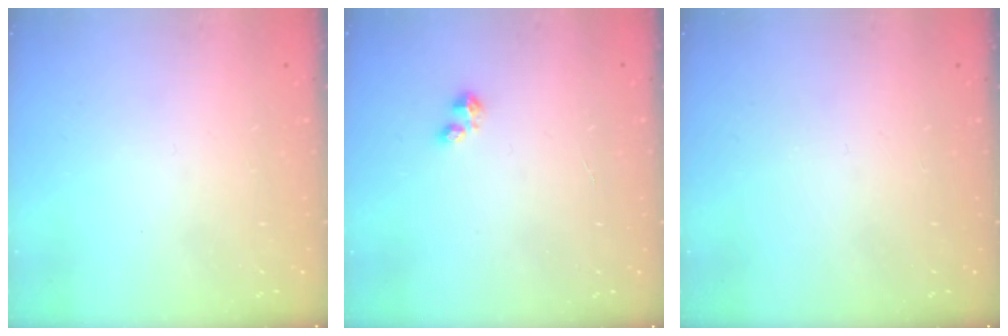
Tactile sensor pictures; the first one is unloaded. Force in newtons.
{"total": 2.4, "press": 2.4, "slide": 0.3}
{"total": 0.0}